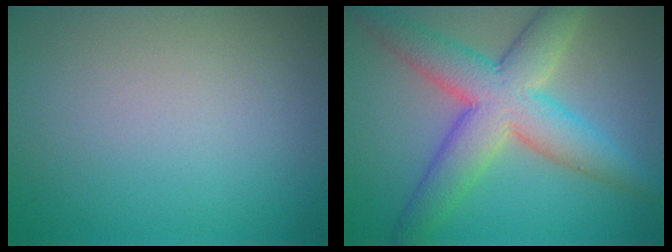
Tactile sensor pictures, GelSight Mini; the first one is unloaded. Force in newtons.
{"total": 8.5, "press": 8.5, "slide": 0.3}